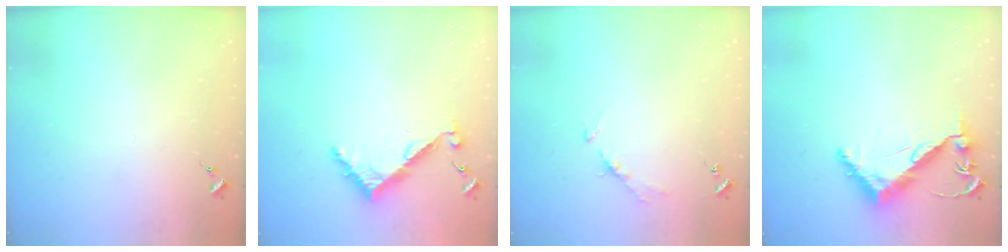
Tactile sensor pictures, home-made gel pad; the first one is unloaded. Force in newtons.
{"total": 6.7, "press": 6.6, "slide": 0.6}
{"total": 4.4, "press": 4.4, "slide": 0.6}
{"total": 9.7, "press": 9.6, "slide": 1.0}